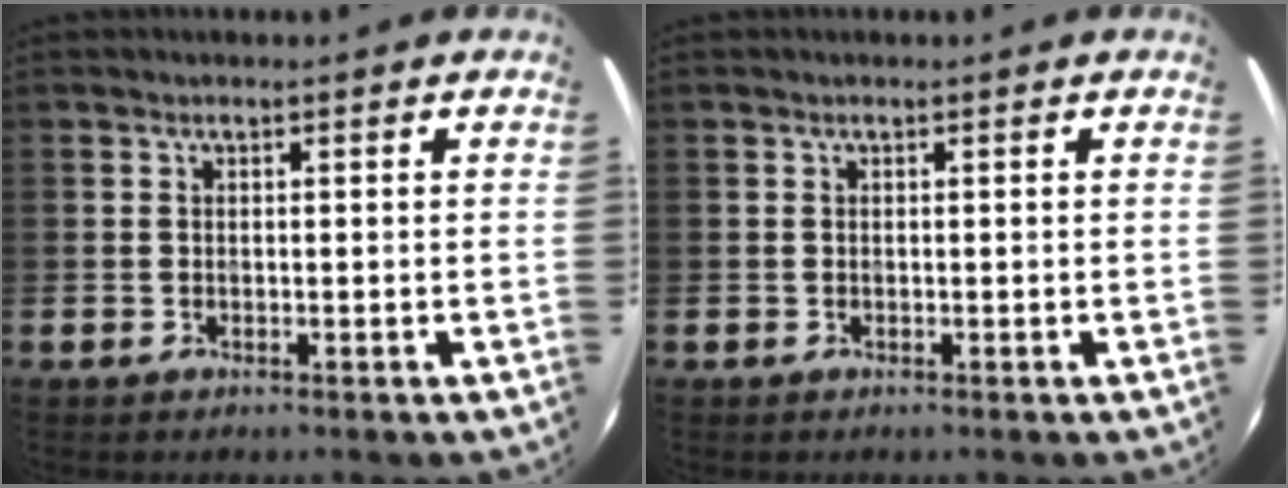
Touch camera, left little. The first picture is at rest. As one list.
[{"total": 0.0}]